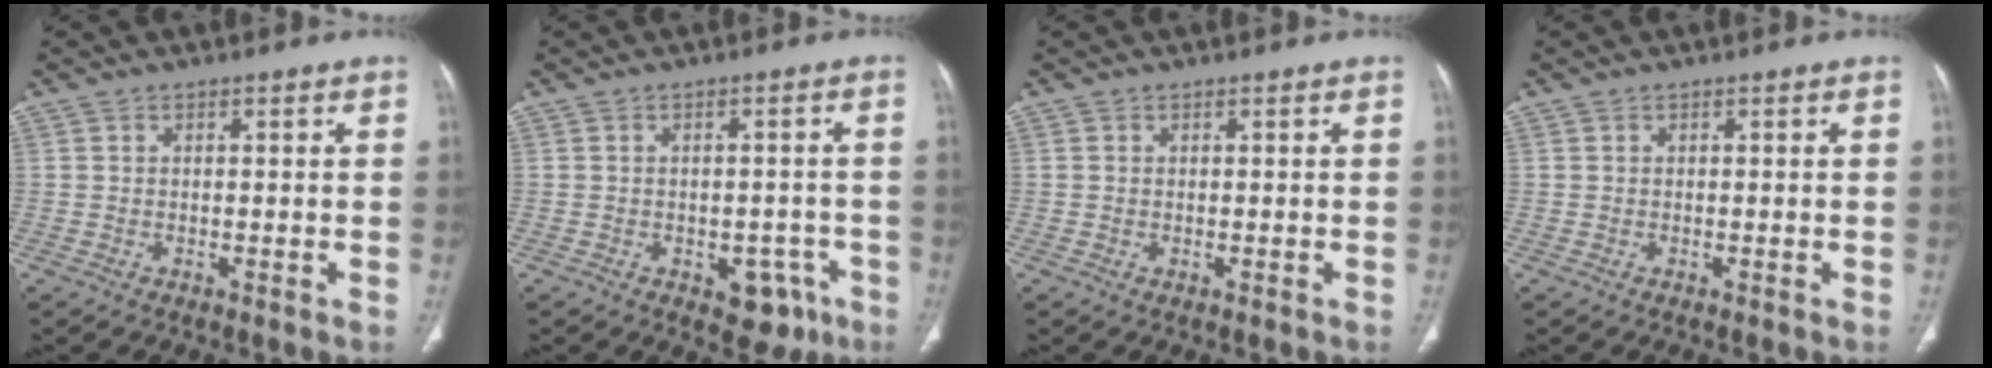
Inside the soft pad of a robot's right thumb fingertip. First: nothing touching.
{"total": 6.4, "force": [-3.2, 4.0, 3.8], "torque": [-0.019, 0.020, -0.033]}
{"total": 0.0}
{"total": 0.0}